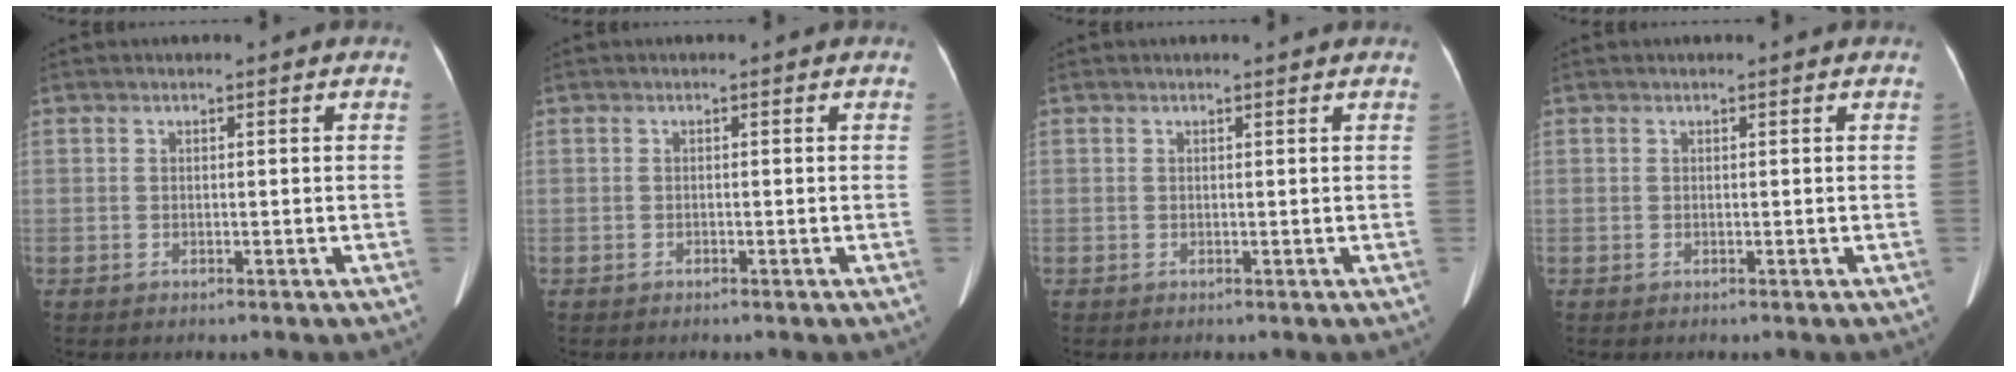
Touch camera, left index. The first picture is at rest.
{"total": 0.0}
{"total": 0.5, "force": [0.5, 0.0, 0.1], "torque": [-0.006, -0.002, 0.006]}
{"total": 0.0}